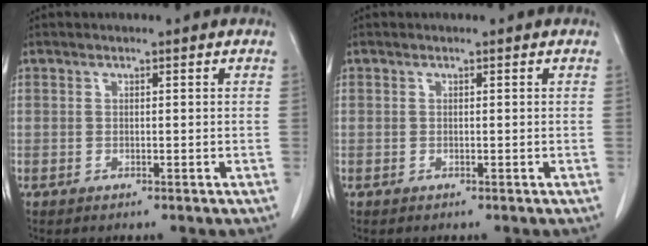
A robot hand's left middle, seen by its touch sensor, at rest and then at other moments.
{"total": 0.0}